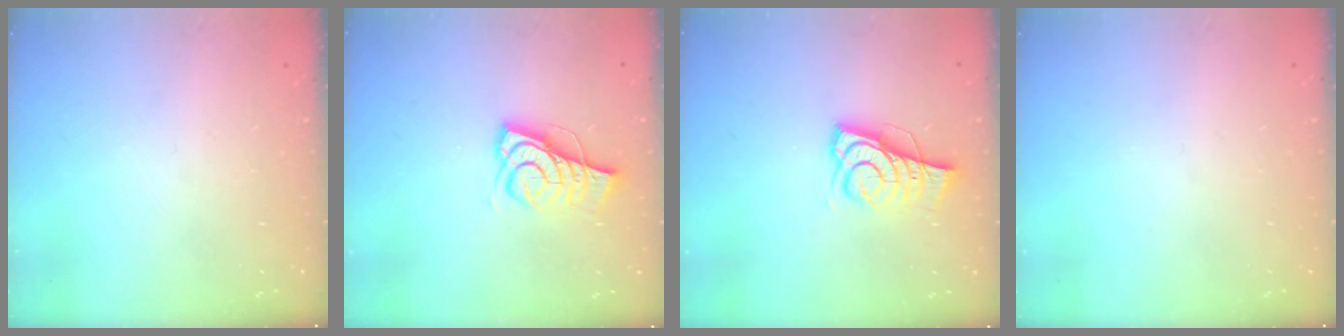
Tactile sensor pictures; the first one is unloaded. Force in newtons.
{"total": 9.7, "press": 9.5, "slide": 1.8}
{"total": 8.5, "press": 8.5, "slide": 0.2}
{"total": 0.0}